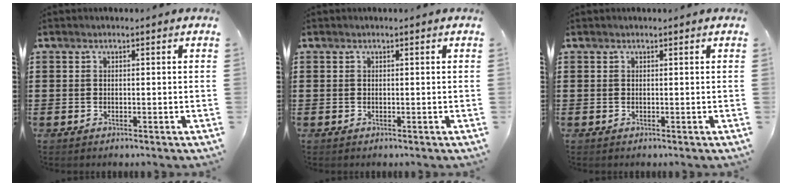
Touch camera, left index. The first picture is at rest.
{"total": 0.0}
{"total": 0.0}